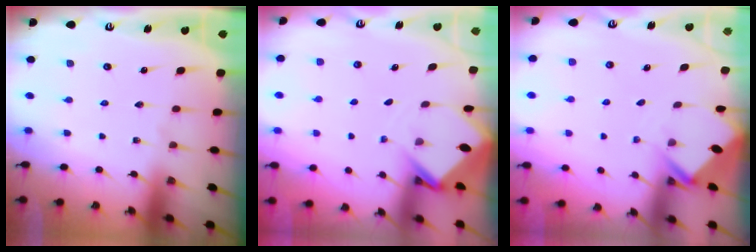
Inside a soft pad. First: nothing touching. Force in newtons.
{"total": 3.1, "press": 3.1, "slide": 0.2}
{"total": 2.7, "press": 2.7, "slide": 0.2}